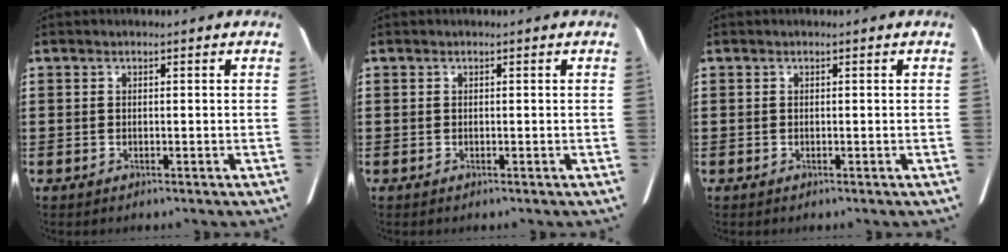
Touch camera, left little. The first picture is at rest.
{"total": 0.0}
{"total": 0.0}